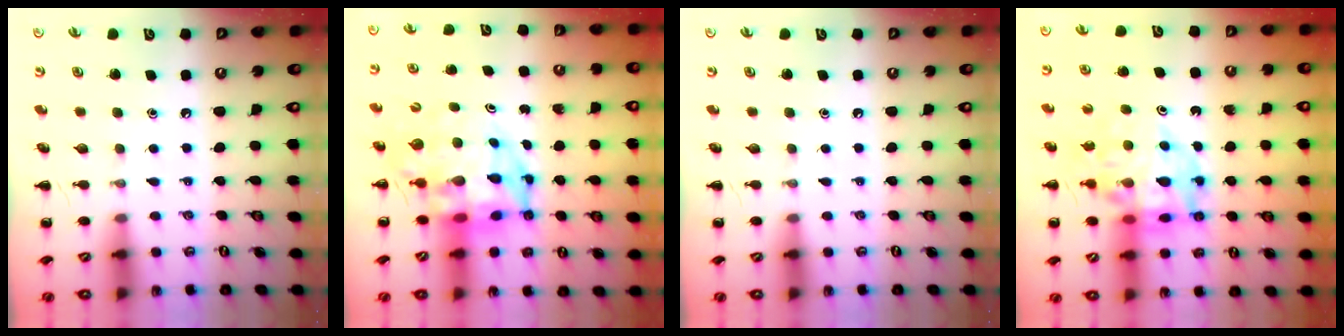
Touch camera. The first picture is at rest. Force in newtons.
{"total": 7.2, "press": 6.9, "slide": 2.0}
{"total": 0.0}
{"total": 15.5, "press": 15.0, "slide": 4.0}